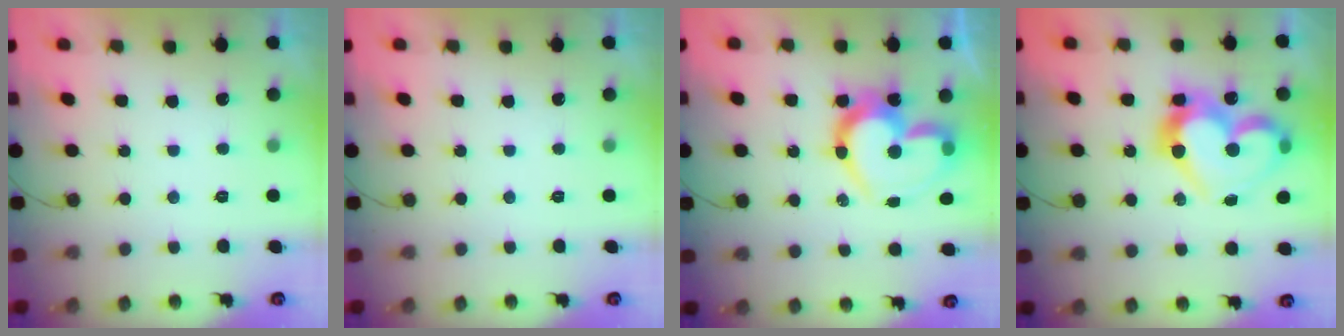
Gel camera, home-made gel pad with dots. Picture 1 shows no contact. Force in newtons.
{"total": 0.0}
{"total": 20.1, "press": 20.1, "slide": 1.2}
{"total": 19.3, "press": 19.1, "slide": 2.5}